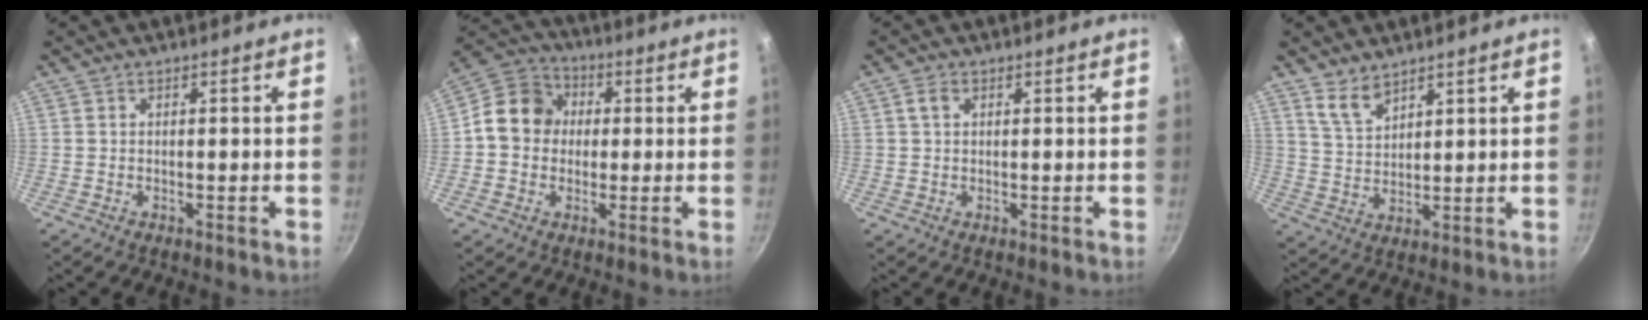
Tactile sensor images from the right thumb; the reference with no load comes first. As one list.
[{"total": 10.9, "force": [0.6, 9.6, 5.2], "torque": [-0.056, 0.023, -0.014]}, {"total": 1.9, "force": [0.6, 1.4, 1.1], "torque": [-0.017, 0.005, 0.012]}, {"total": 5.3, "force": [4.1, 2.2, 2.5], "torque": [-0.040, -0.027, 0.087]}]